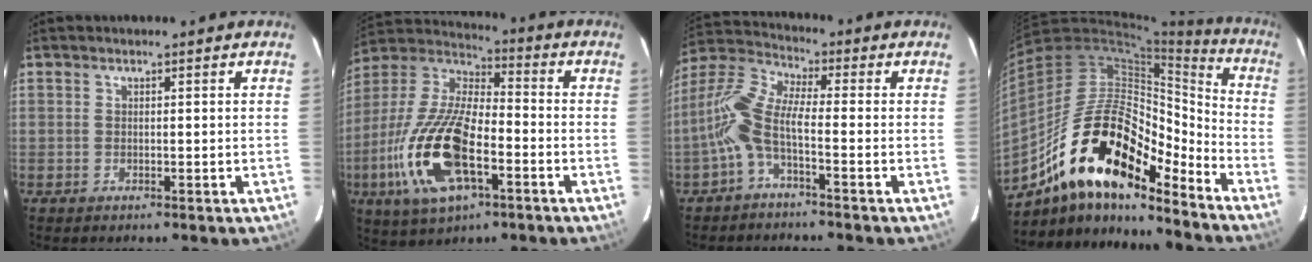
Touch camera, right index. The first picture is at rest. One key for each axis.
{"total": 21.0, "fx": -7.3, "fy": 8.9, "fz": 17.5, "tx": -0.376, "ty": -0.021, "tz": -0.141}
{"total": 8.0, "fx": -2.5, "fy": 2.0, "fz": 7.4, "tx": -0.176, "ty": 0.015, "tz": -0.057}
{"total": 22.6, "fx": -14.7, "fy": 7.9, "fz": 15.3, "tx": -0.263, "ty": -0.009, "tz": -0.271}